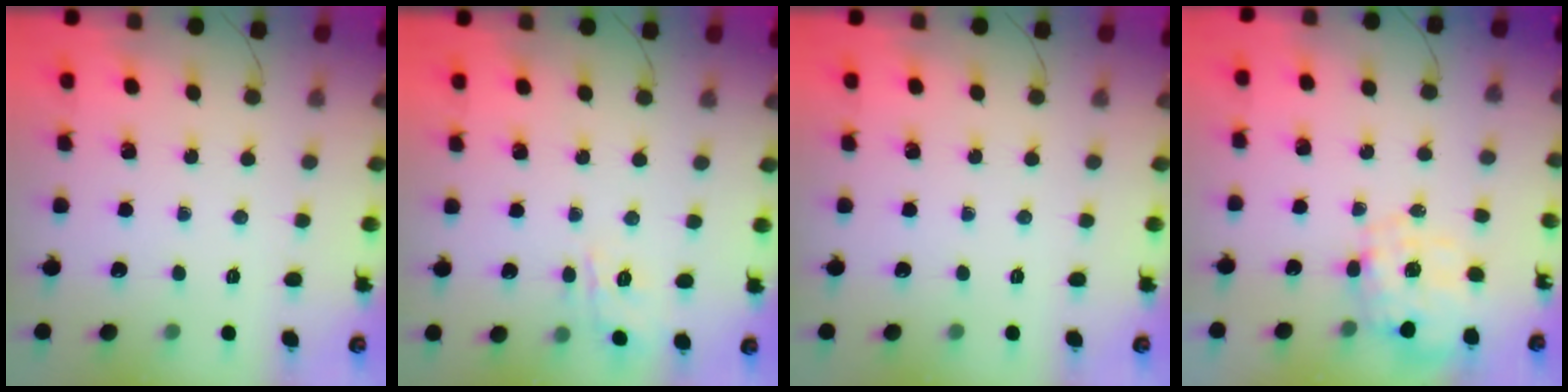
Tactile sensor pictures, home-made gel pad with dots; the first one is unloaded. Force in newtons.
{"total": 7.2, "press": 7.2, "slide": 1.1}
{"total": 0.0}
{"total": 2.4, "press": 2.2, "slide": 1.0}